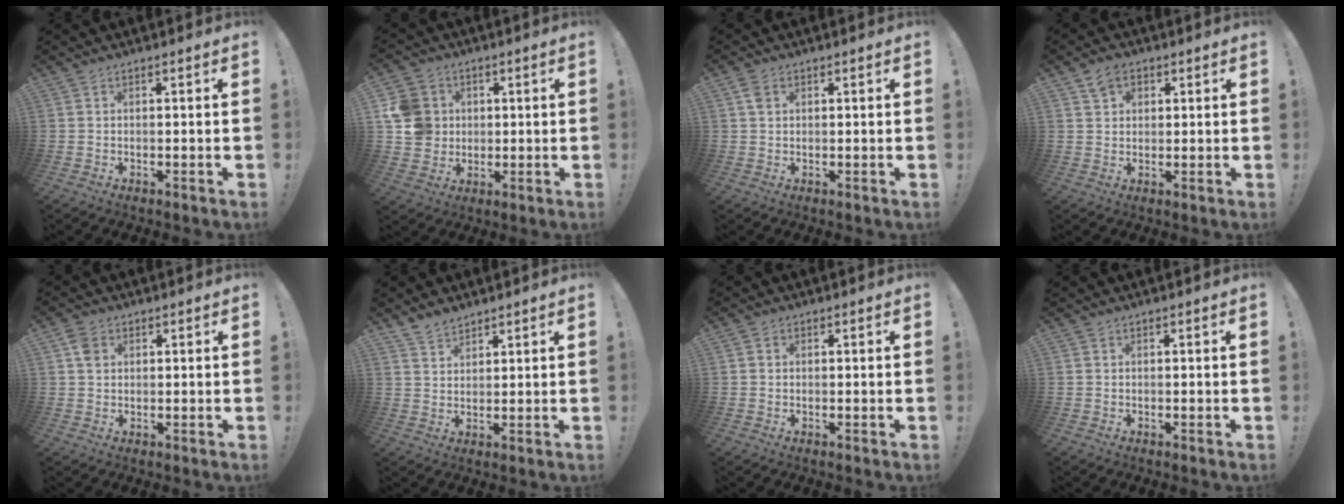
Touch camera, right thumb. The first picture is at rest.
{"total": 10.8, "force": [2.4, 9.9, 3.6], "torque": [-0.072, -0.003, 0.053]}
{"total": 3.0, "force": [1.3, 2.1, 1.8], "torque": [-0.027, 0.000, 0.024]}
{"total": 4.7, "force": [2.6, 3.6, 1.6], "torque": [-0.023, -0.005, 0.049]}
{"total": 4.3, "force": [1.5, 3.4, 2.3], "torque": [-0.036, 0.005, 0.031]}
{"total": 4.7, "force": [4.1, 1.9, 1.0], "torque": [-0.016, -0.027, 0.078]}
{"total": 1.0, "force": [0.1, 1.0, 0.2], "torque": [-0.005, 0.004, 0.002]}
{"total": 0.0}